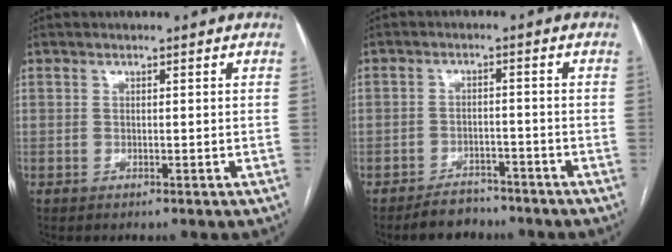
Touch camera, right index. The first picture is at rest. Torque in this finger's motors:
{"motor_torque": [-0.62, -0.32, -0.22, -0.11]}